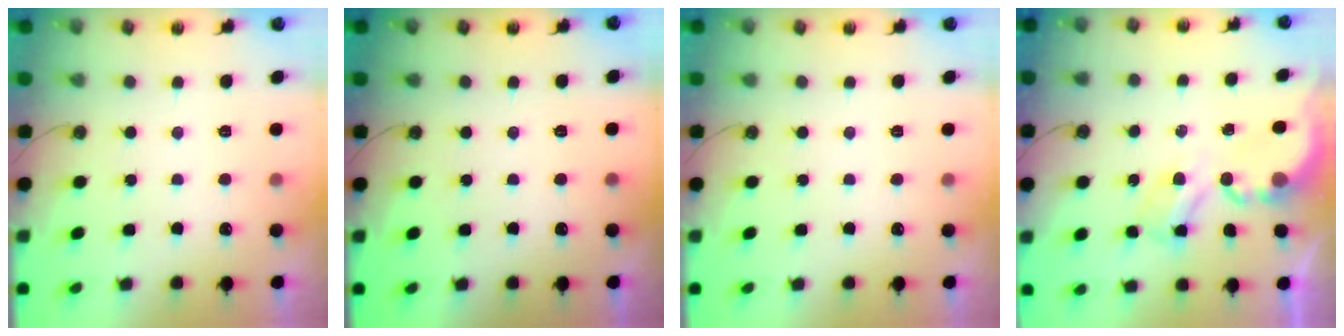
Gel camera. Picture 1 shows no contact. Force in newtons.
{"total": 0.0}
{"total": 0.0}
{"total": 4.9, "press": 4.9, "slide": 0.3}